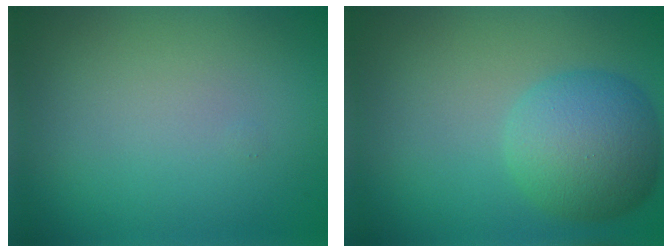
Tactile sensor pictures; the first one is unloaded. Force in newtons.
{"total": 6.1, "press": 6.1, "slide": 0.1}